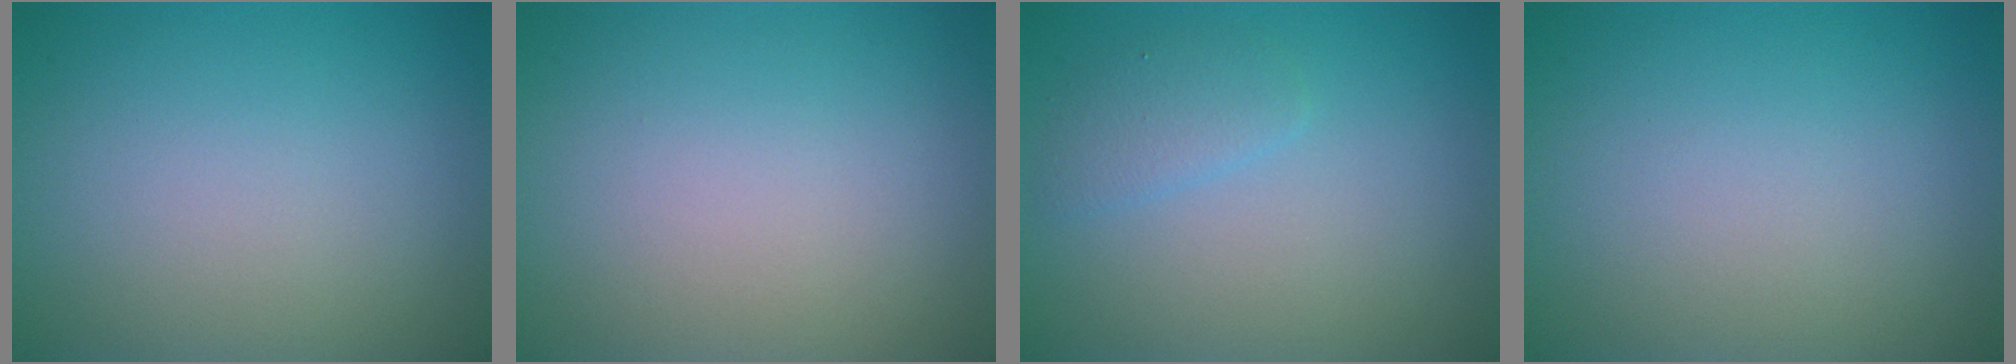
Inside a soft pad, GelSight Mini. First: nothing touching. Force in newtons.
{"total": 0.0}
{"total": 1.6, "press": 1.6, "slide": 0.0}
{"total": 0.0}